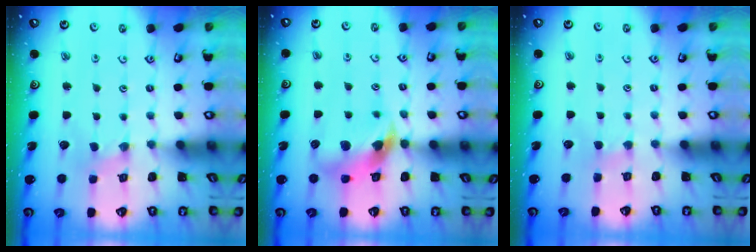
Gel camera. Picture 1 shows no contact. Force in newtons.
{"total": 10.4, "press": 10.3, "slide": 1.6}
{"total": 1.6, "press": 1.6, "slide": 0.3}